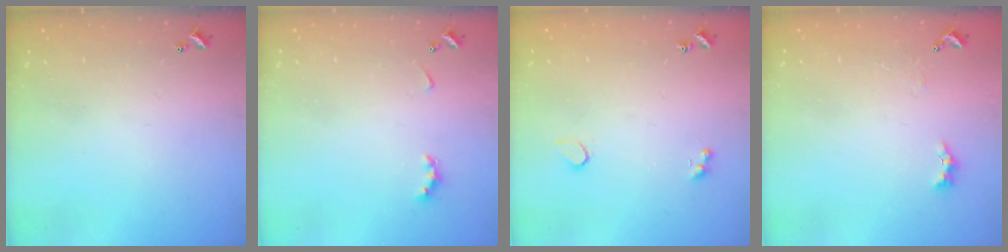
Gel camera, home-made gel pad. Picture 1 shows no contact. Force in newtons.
{"total": 2.9, "press": 2.8, "slide": 0.6}
{"total": 2.6, "press": 2.2, "slide": 1.2}
{"total": 2.0, "press": 1.9, "slide": 0.6}